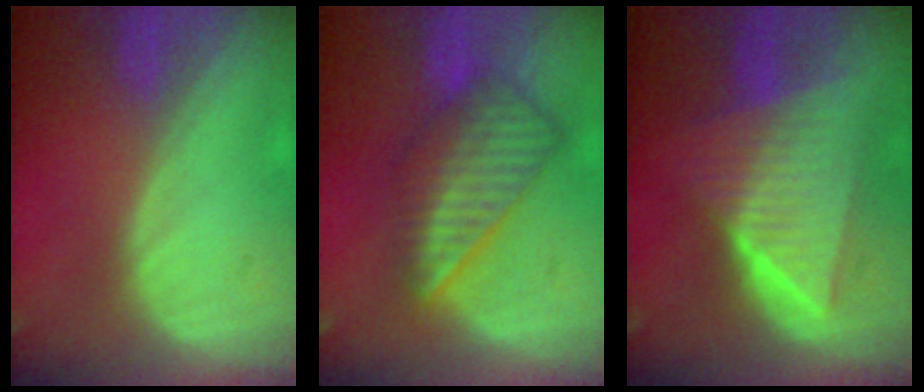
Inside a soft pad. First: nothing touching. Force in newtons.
{"total": 8.7, "press": 7.6, "slide": 4.3}
{"total": 9.9, "press": 9.8, "slide": 0.6}